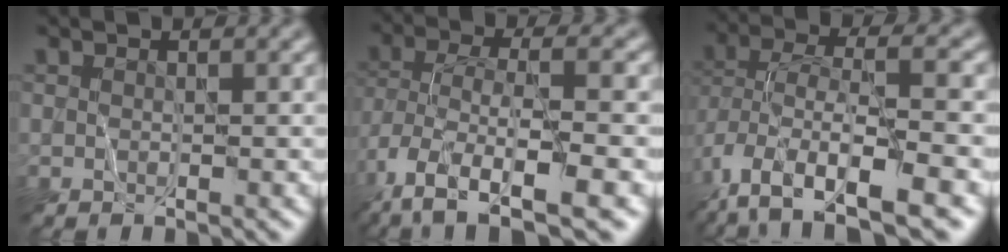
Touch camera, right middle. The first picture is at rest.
{"total": 9.8, "force": [-4.8, 3.5, 7.7], "torque": [-0.153, -0.007, -0.084]}
{"total": 11.2, "force": [-5.2, 4.7, 8.8], "torque": [-0.170, 0.001, -0.086]}